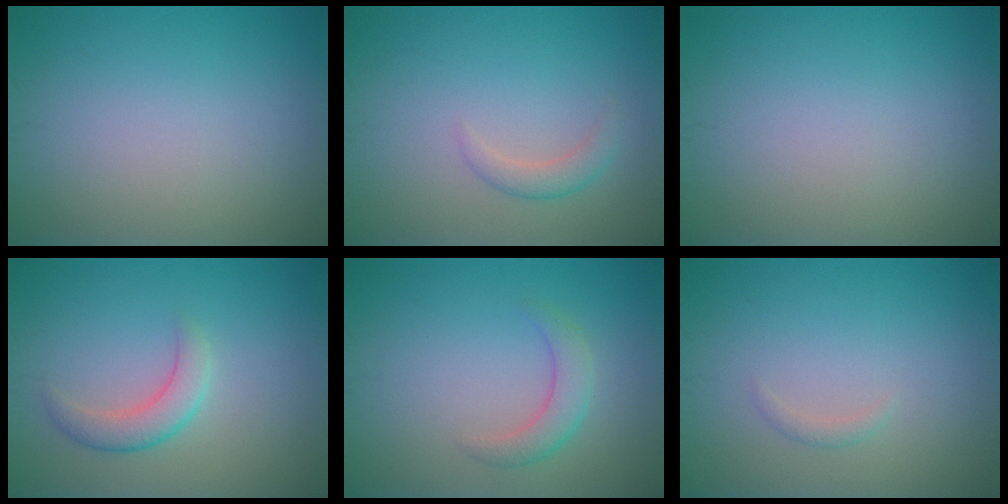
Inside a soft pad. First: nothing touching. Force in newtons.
{"total": 1.6, "press": 1.6, "slide": 0.1}
{"total": 0.0}
{"total": 2.7, "press": 2.7, "slide": 0.1}
{"total": 2.4, "press": 2.4, "slide": 0.2}
{"total": 0.7, "press": 0.7, "slide": 0.0}